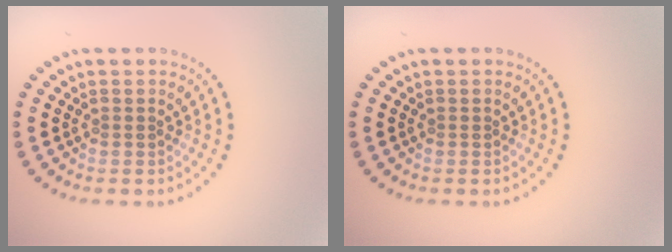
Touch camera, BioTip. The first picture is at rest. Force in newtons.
{"total": 0.0}